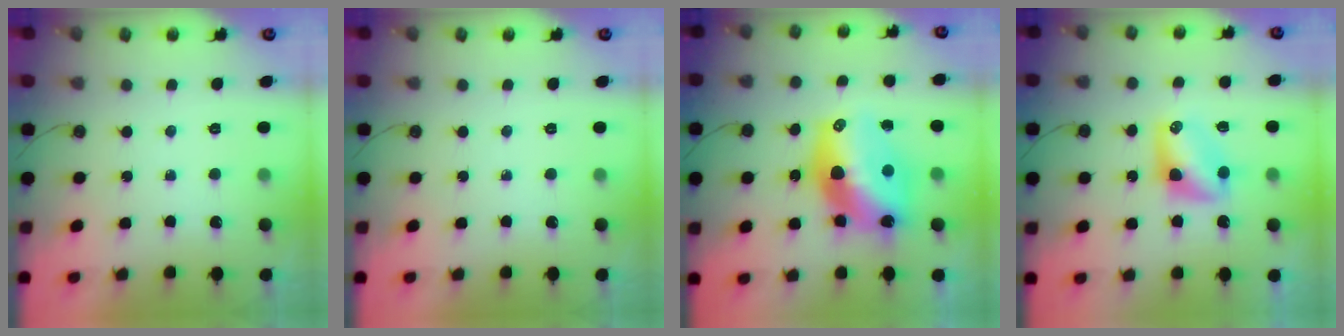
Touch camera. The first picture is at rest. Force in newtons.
{"total": 0.0}
{"total": 18.6, "press": 18.5, "slide": 1.9}
{"total": 7.7, "press": 7.7, "slide": 0.1}